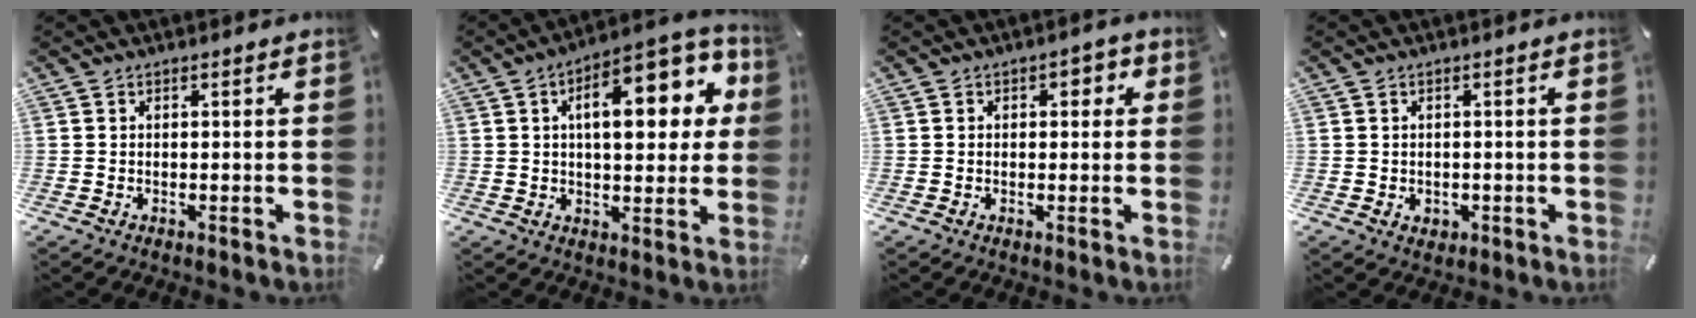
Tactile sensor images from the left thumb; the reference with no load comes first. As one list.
[{"total": 17.3, "force": [5.6, 7.9, 14.3], "torque": [-0.193, -0.017, 0.085]}, {"total": 2.6, "force": [0.3, 1.8, 1.9], "torque": [-0.022, 0.005, -0.002]}, {"total": 1.6, "force": [-0.2, 1.5, 0.4], "torque": [-0.010, 0.006, -0.007]}]